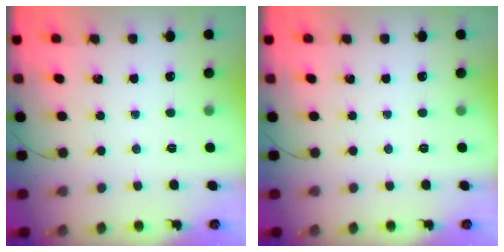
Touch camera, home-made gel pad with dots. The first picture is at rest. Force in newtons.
{"total": 0.0}